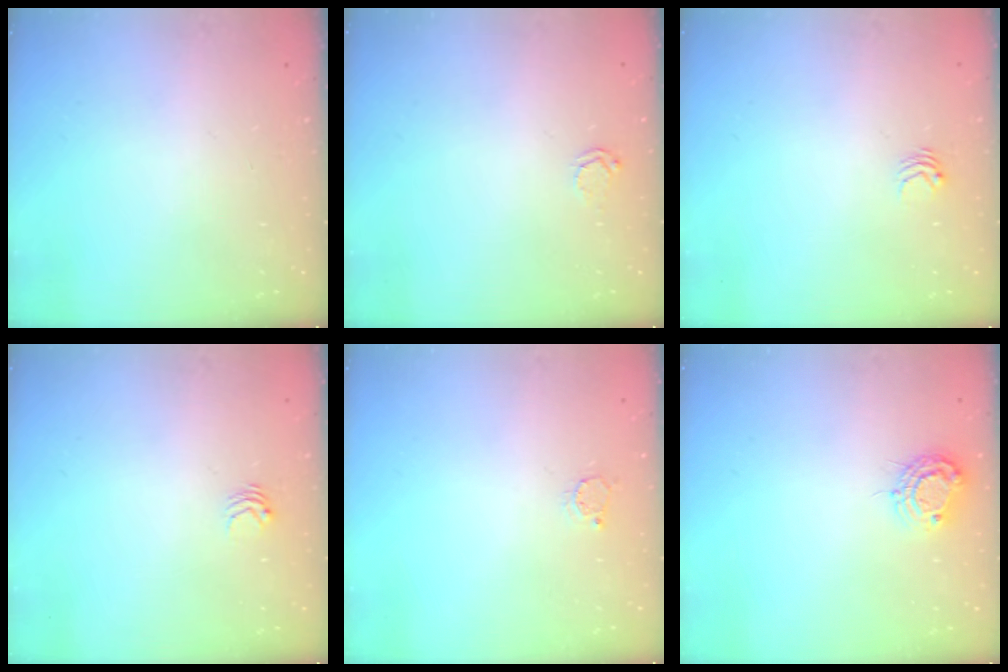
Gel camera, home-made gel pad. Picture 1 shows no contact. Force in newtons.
{"total": 2.9, "press": 2.9, "slide": 0.3}
{"total": 3.0, "press": 3.0, "slide": 0.4}
{"total": 3.0, "press": 3.0, "slide": 0.4}
{"total": 2.7, "press": 2.7, "slide": 0.2}
{"total": 8.6, "press": 8.6, "slide": 0.8}